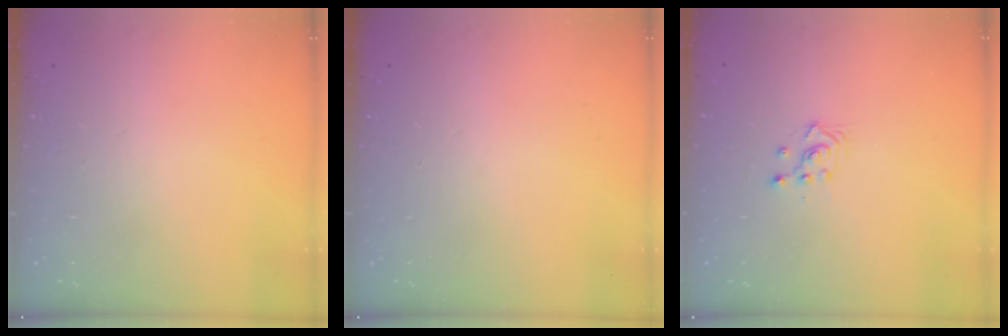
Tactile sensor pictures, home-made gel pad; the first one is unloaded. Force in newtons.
{"total": 0.0}
{"total": 2.5, "press": 2.5, "slide": 0.3}